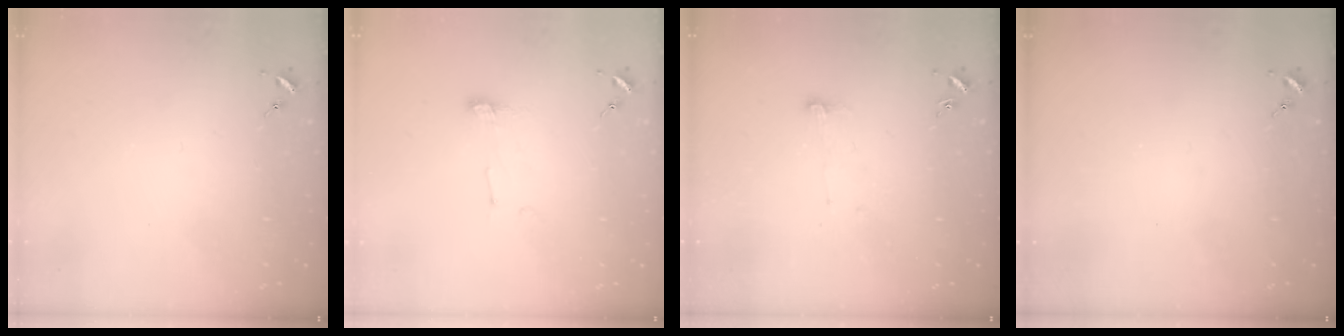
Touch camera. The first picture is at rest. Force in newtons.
{"total": 4.7, "press": 4.6, "slide": 0.5}
{"total": 4.1, "press": 4.1, "slide": 0.4}
{"total": 0.0}